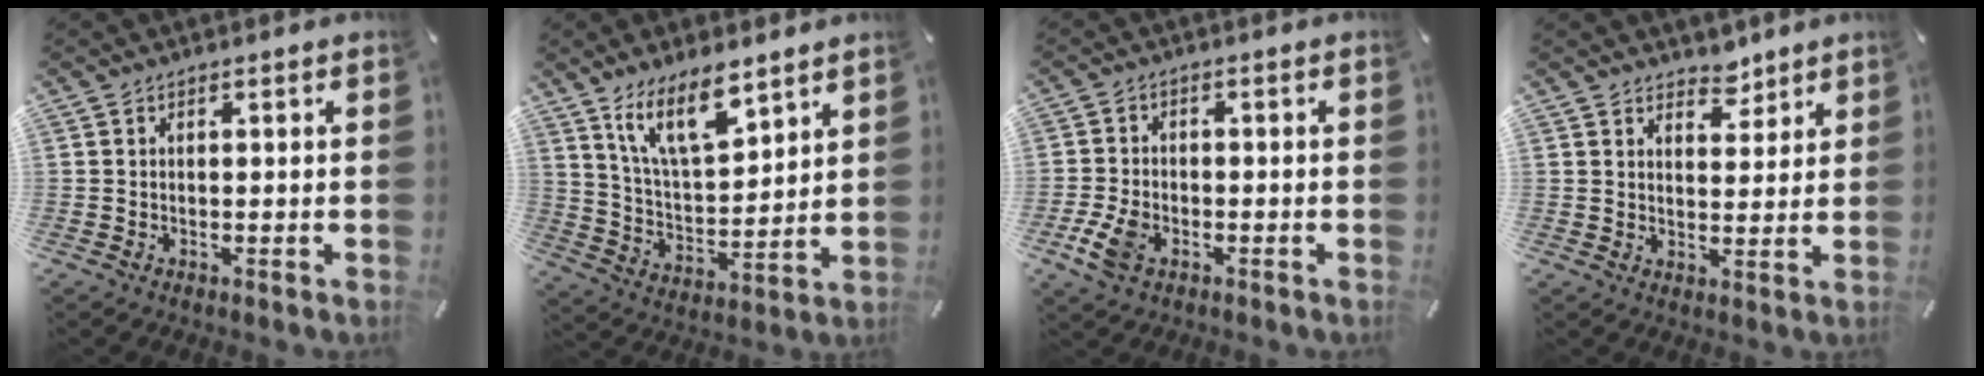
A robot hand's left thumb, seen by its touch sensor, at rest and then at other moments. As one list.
[{"total": 13.2, "force": [9.4, 5.0, 7.7], "torque": [-0.151, -0.042, 0.172]}, {"total": 5.9, "force": [-2.5, 3.8, 3.7], "torque": [-0.092, 0.004, -0.050]}, {"total": 4.9, "force": [4.1, 2.6, 0.4], "torque": [0.010, -0.029, 0.072]}]